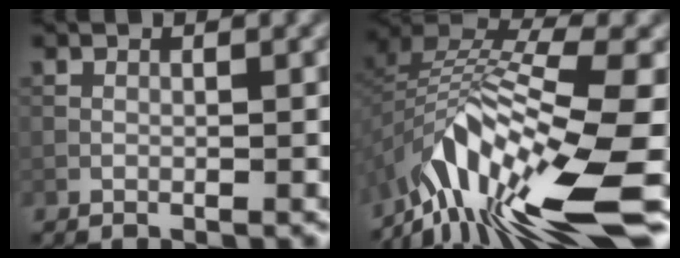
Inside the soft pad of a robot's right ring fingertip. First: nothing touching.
{"total": 13.6, "force": [-6.8, 3.9, 11.1], "torque": [-0.215, 0.005, -0.111]}